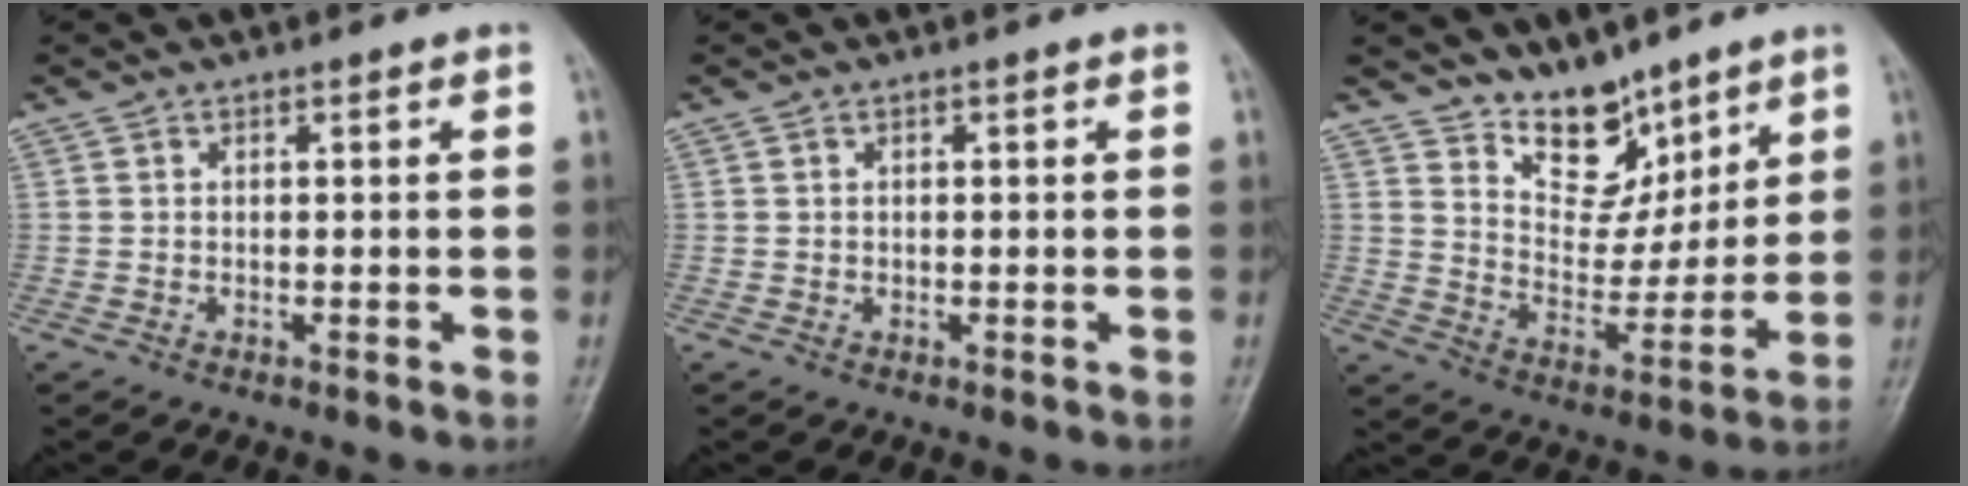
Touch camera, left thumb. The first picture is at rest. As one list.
[{"total": 0.0}, {"total": 11.1, "force": [8.5, 6.2, 3.6], "torque": [-0.021, -0.069, 0.157]}]